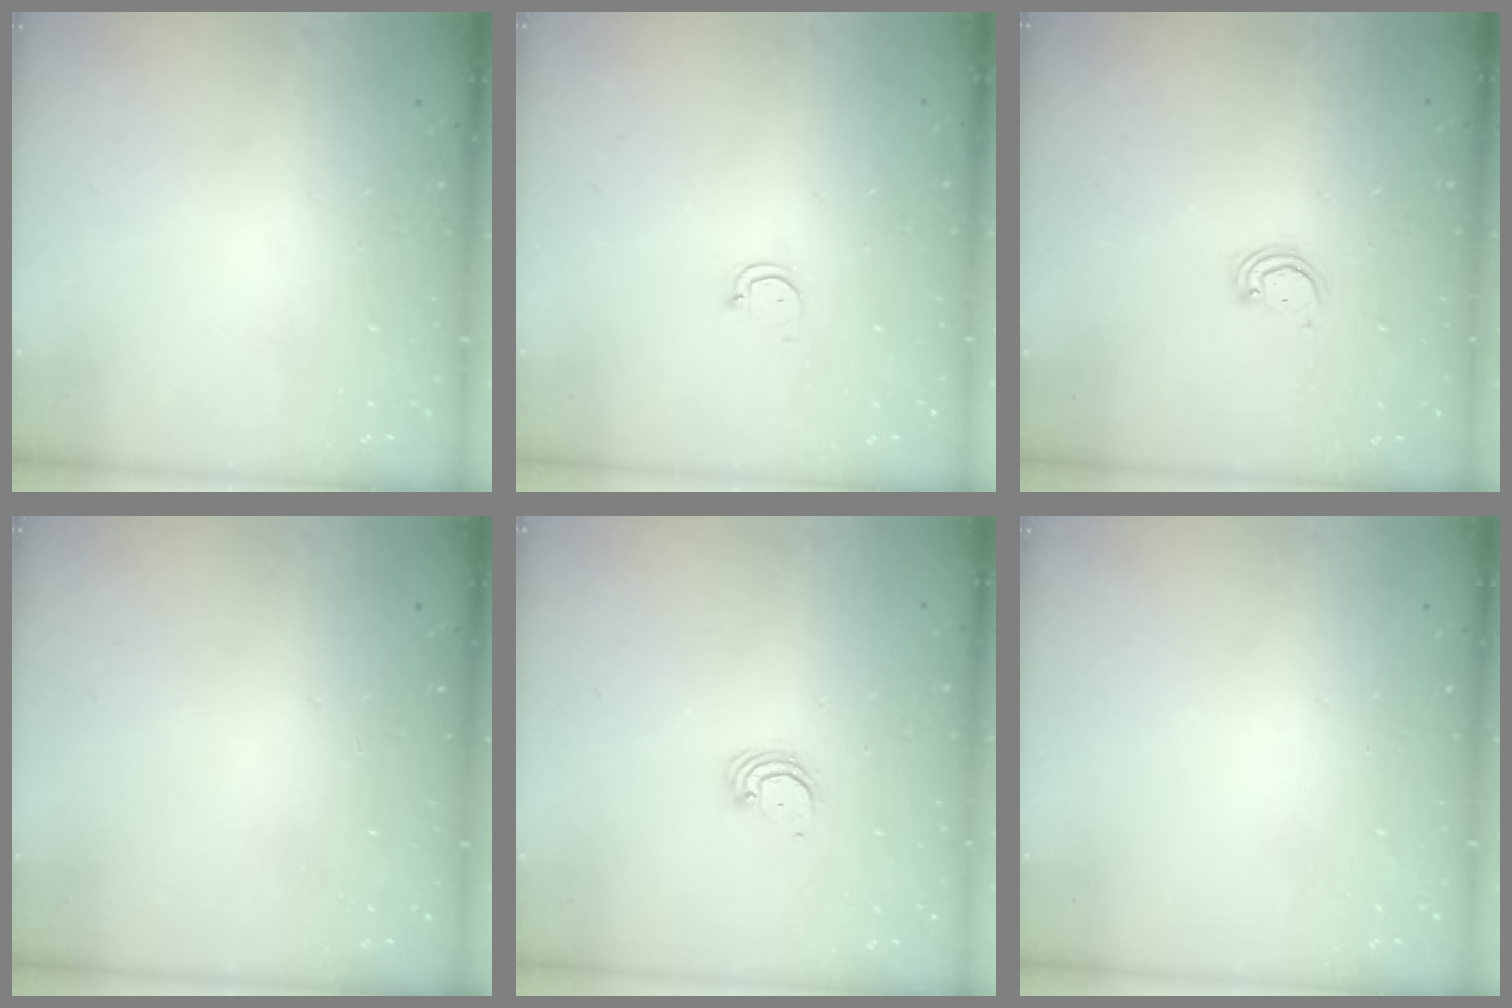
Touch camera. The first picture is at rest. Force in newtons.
{"total": 2.9, "press": 2.9, "slide": 0.2}
{"total": 2.5, "press": 2.4, "slide": 0.2}
{"total": 0.0}
{"total": 3.4, "press": 3.4, "slide": 0.1}
{"total": 0.0}